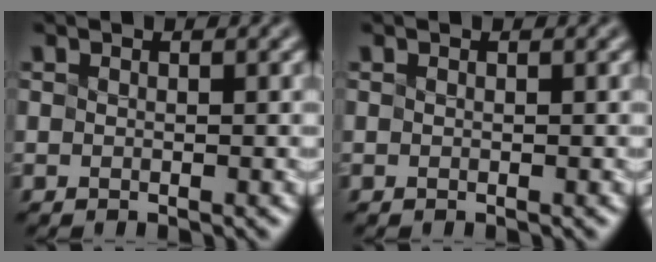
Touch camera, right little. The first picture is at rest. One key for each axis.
{"total": 0.0}